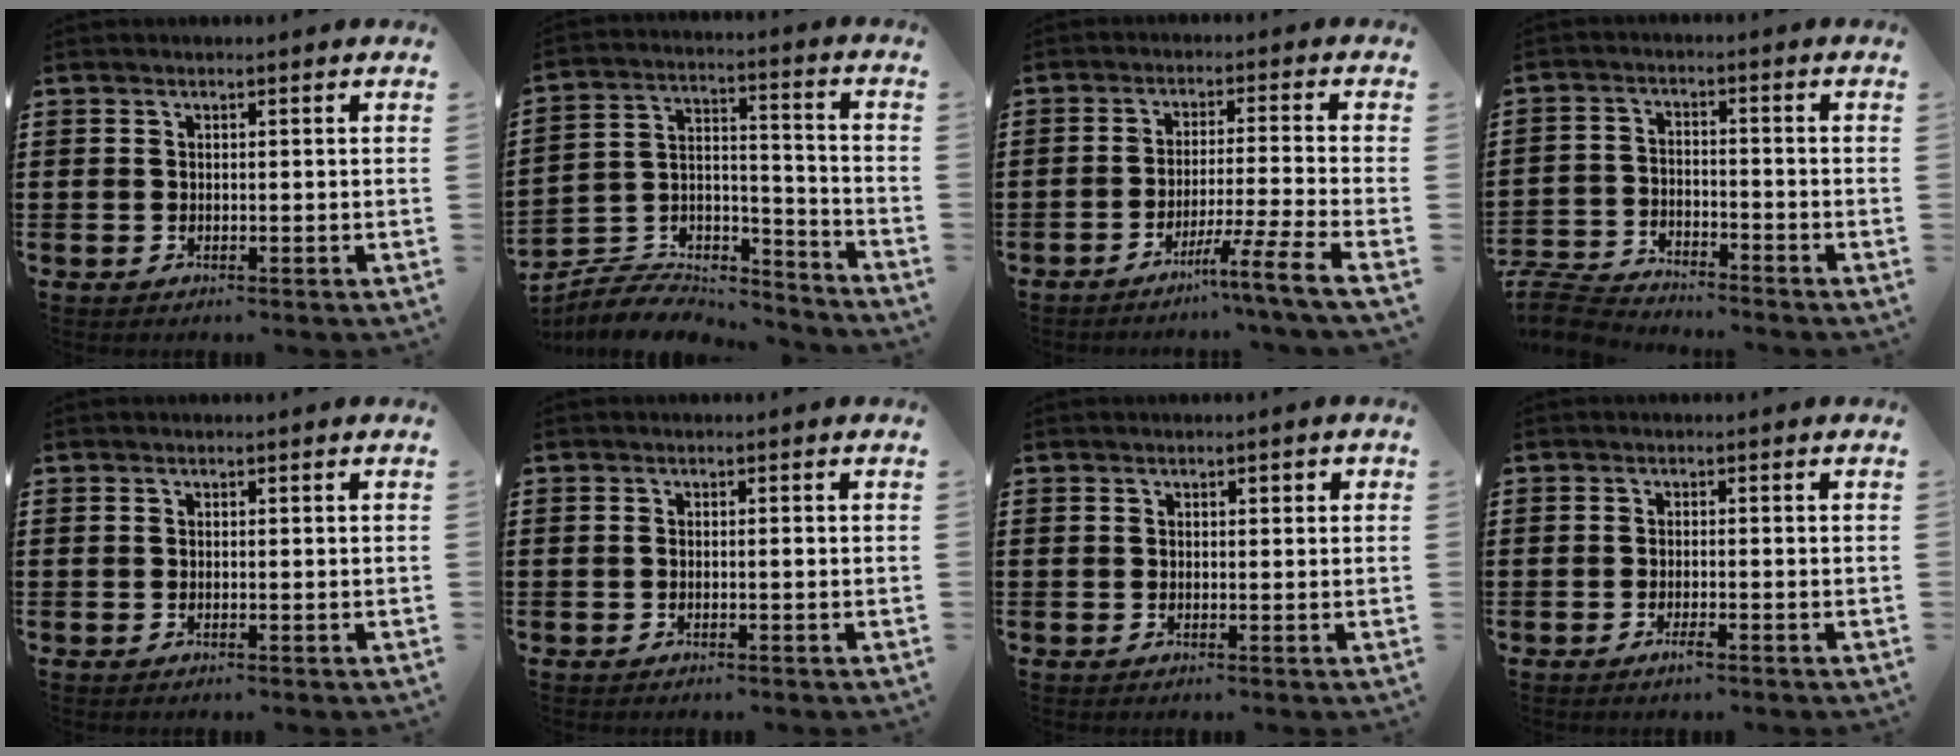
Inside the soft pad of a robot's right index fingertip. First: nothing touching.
{"total": 6.2, "force": [-5.6, 2.2, 1.1], "torque": [-0.026, 0.007, -0.113]}
{"total": 6.0, "force": [-4.5, -1.7, 3.6], "torque": [-0.056, -0.016, -0.085]}
{"total": 5.2, "force": [-5.0, 0.8, 0.7], "torque": [-0.039, 0.000, -0.109]}
{"total": 0.0}
{"total": 0.7, "force": [-0.2, 0.2, 0.7], "torque": [-0.014, -0.004, -0.003]}
{"total": 0.8, "force": [0.2, 0.4, 0.6], "torque": [-0.012, 0.005, 0.004]}
{"total": 1.4, "force": [-1.0, 0.2, 1.1], "torque": [-0.020, -0.004, -0.016]}